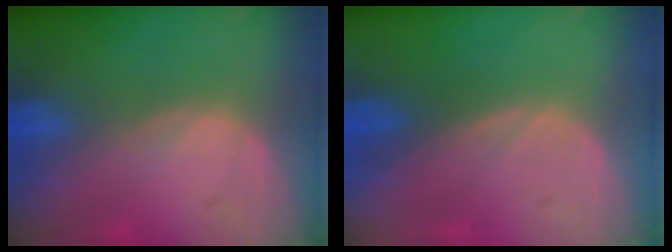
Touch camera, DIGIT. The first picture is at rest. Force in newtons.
{"total": 0.0}